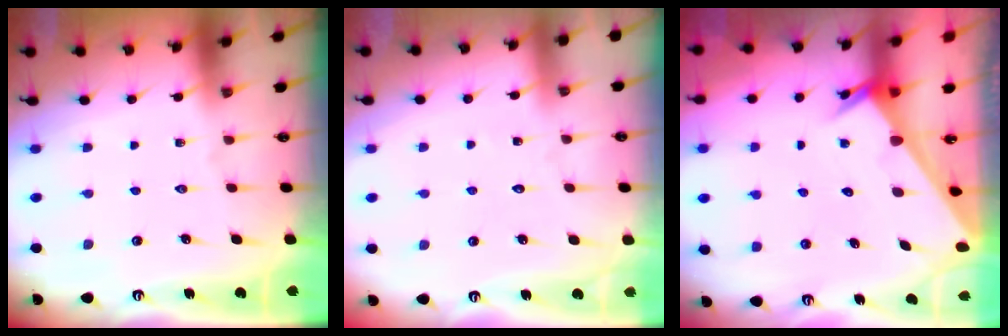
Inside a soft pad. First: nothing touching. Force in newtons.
{"total": 2.8, "press": 2.8, "slide": 0.3}
{"total": 2.1, "press": 2.1, "slide": 0.2}